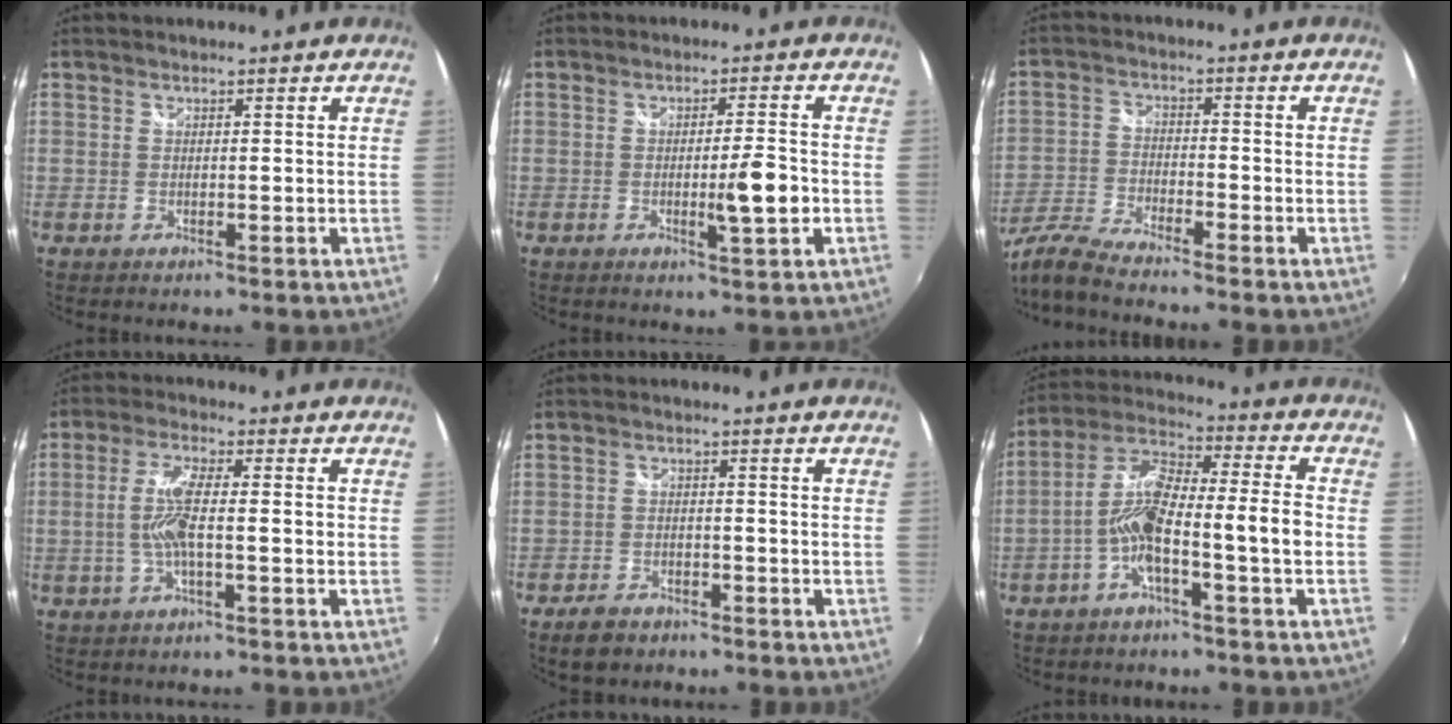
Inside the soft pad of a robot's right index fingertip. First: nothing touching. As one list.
[{"total": 5.7, "force": [-1.3, 0.0, 5.6], "torque": [-0.091, -0.005, -0.017]}, {"total": 7.7, "force": [-6.9, 0.3, 3.2], "torque": [-0.082, -0.006, -0.146]}, {"total": 7.0, "force": [-0.9, 1.1, 6.8], "torque": [-0.136, 0.005, -0.015]}, {"total": 5.1, "force": [-3.9, 2.8, 1.7], "torque": [-0.052, 0.008, -0.063]}, {"total": 11.2, "force": [-3.5, 0.8, 10.6], "torque": [-0.202, 0.012, -0.065]}]